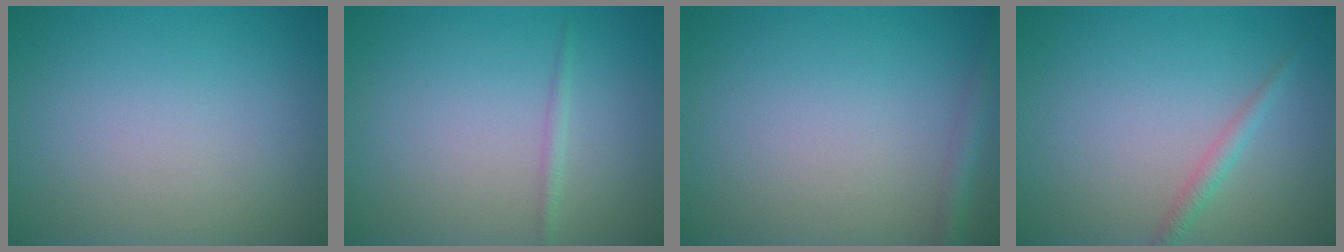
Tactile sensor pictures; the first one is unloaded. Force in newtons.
{"total": 0.8, "press": 0.8, "slide": 0.1}
{"total": 1.8, "press": 1.8, "slide": 0.1}
{"total": 1.4, "press": 1.4, "slide": 0.0}